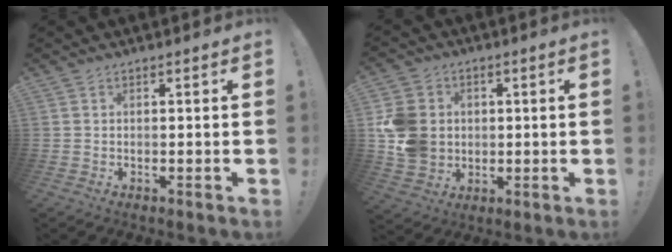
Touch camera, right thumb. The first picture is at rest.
{"total": 12.9, "force": [0.6, 11.5, 5.9], "torque": [-0.115, 0.011, 0.019]}